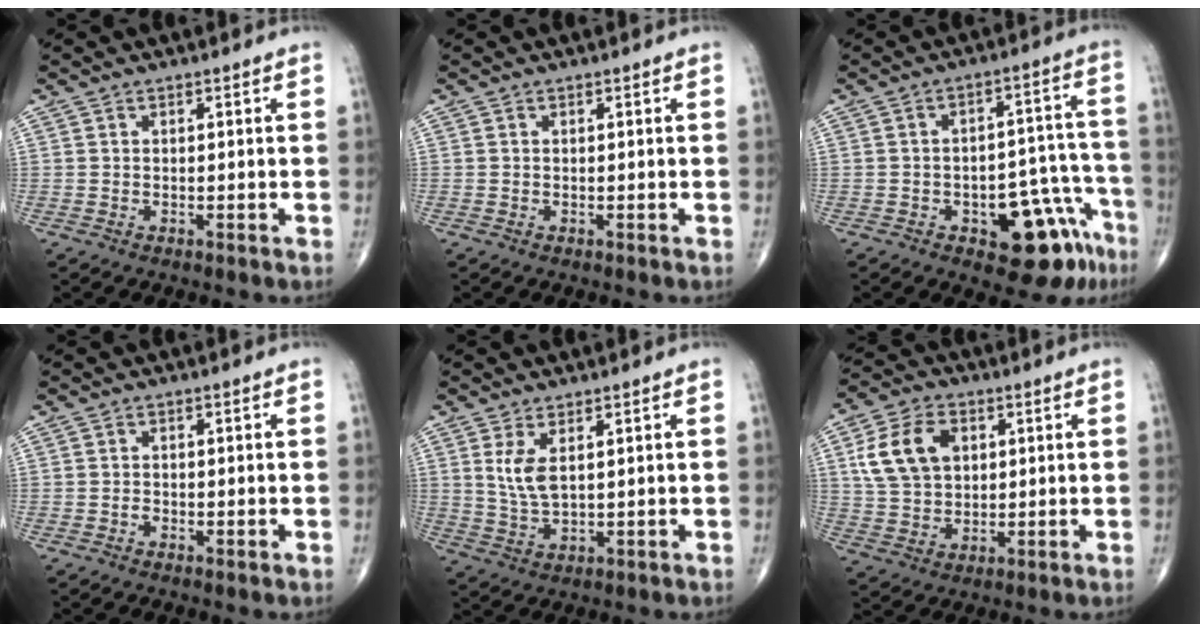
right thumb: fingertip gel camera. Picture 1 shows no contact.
{"total": 0.0}
{"total": 13.7, "force": [-7.4, 6.3, 9.6], "torque": [-0.075, 0.064, -0.091]}
{"total": 0.8, "force": [-0.3, 0.5, 0.6], "torque": [-0.008, 0.000, -0.007]}
{"total": 5.1, "force": [1.8, 2.1, 4.3], "torque": [-0.088, -0.014, 0.047]}
{"total": 11.7, "force": [3.3, 8.3, 7.6], "torque": [-0.128, 0.002, 0.063]}